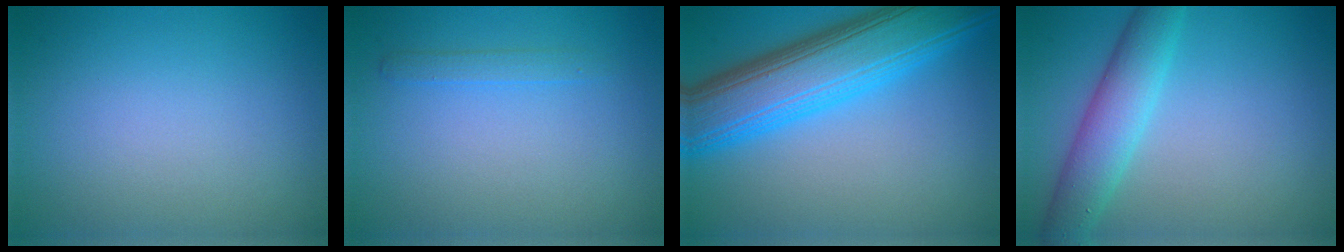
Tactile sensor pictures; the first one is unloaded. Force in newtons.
{"total": 1.1, "press": 1.1, "slide": 0.0}
{"total": 10.2, "press": 10.2, "slide": 0.2}
{"total": 4.0, "press": 4.0, "slide": 0.2}